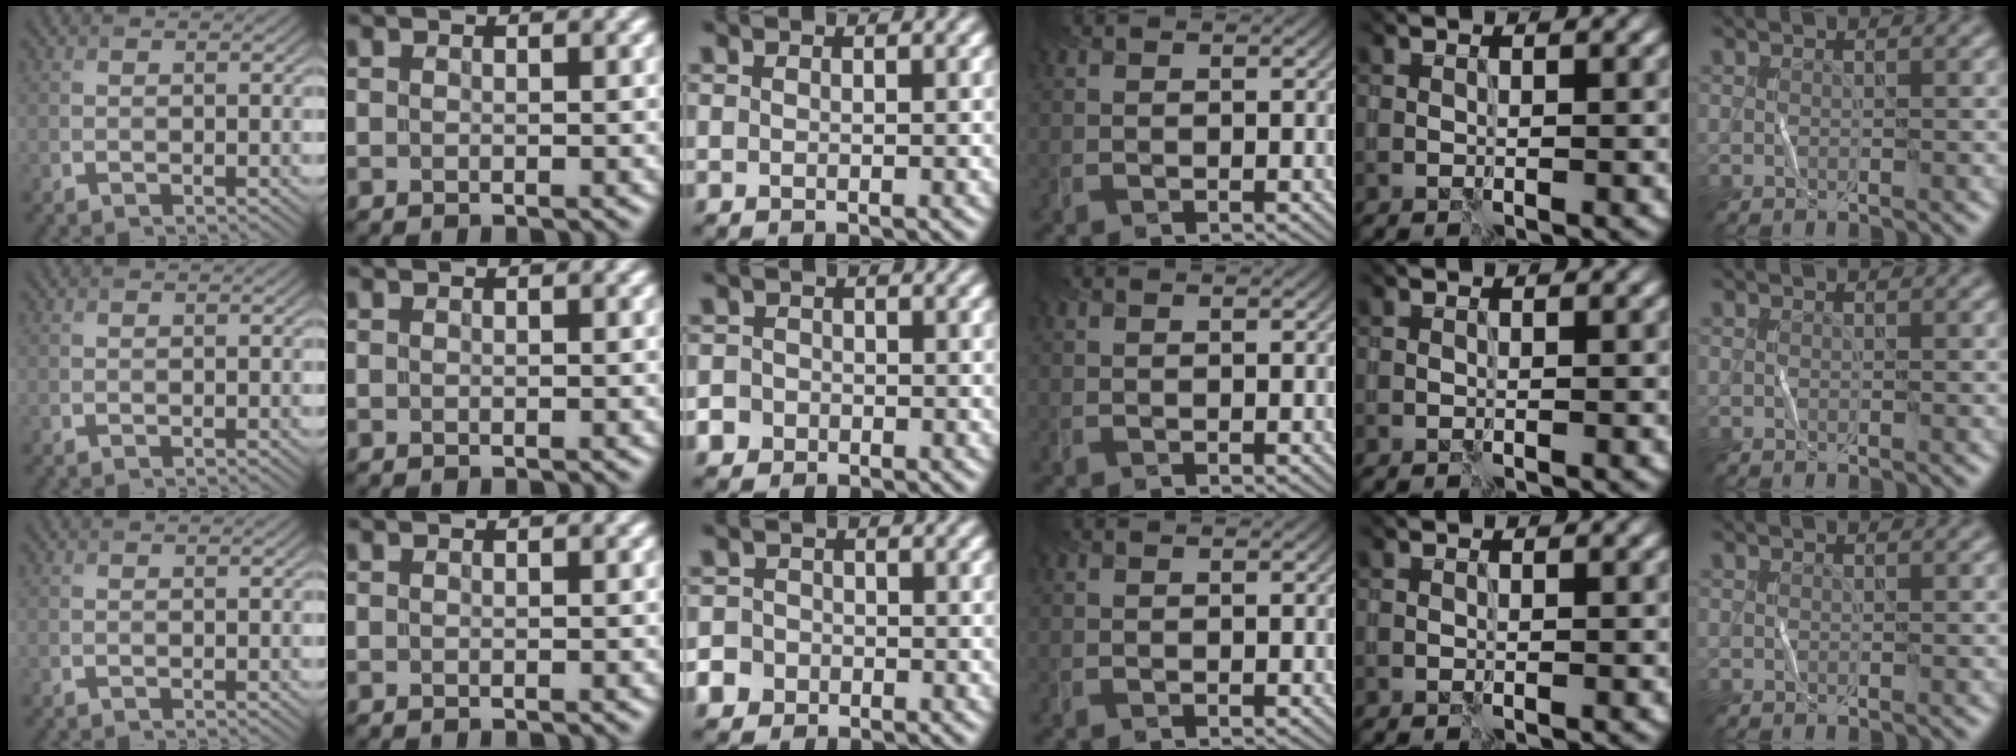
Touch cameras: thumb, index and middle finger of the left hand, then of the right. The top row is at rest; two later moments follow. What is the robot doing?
{"motion": "fold", "object": "coffee filter"}